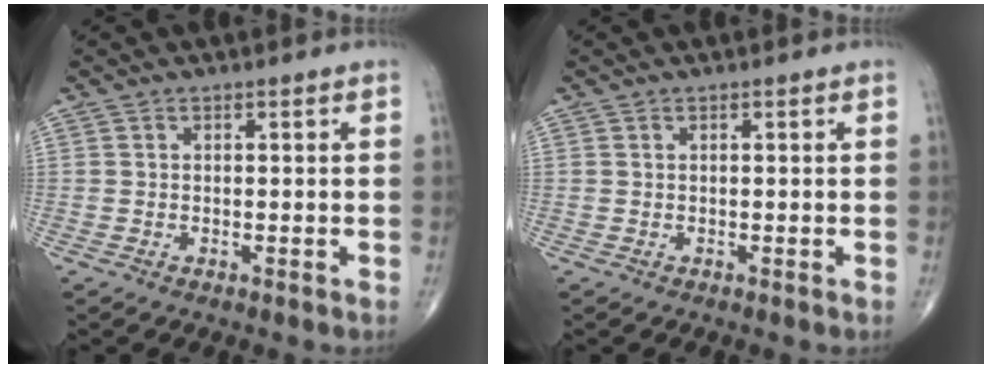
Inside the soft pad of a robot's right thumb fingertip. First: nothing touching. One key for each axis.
{"total": 0.0}